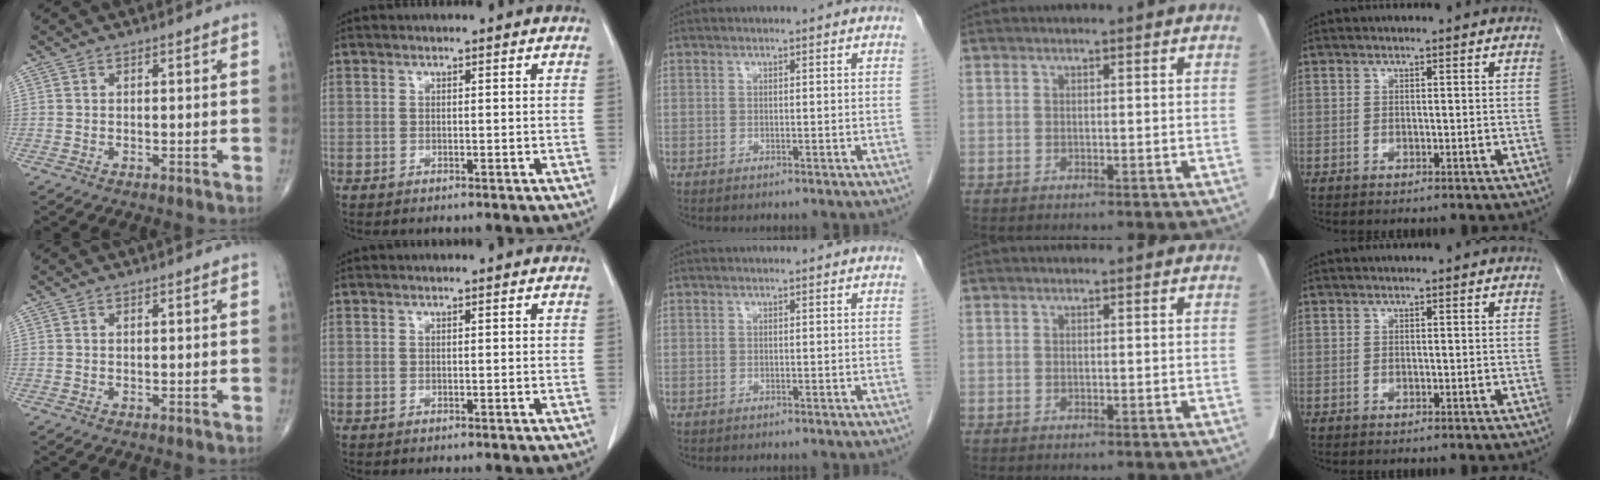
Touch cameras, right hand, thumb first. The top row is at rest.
{}